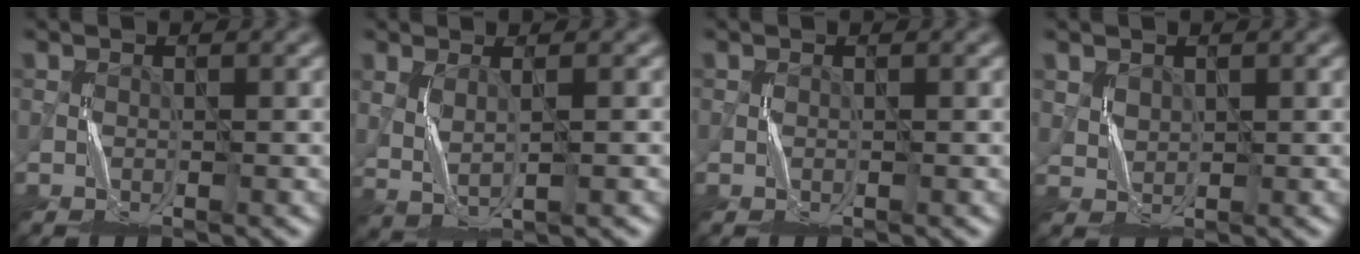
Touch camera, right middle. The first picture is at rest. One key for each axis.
{"total": 1.9, "fx": 0.5, "fy": 0.5, "fz": 1.8, "tx": -0.046, "ty": -0.008, "tz": 0.019}
{"total": 0.0}
{"total": 1.4, "fx": 0.9, "fy": 1.1, "fz": 0.2, "tx": -0.010, "ty": 0.000, "tz": 0.024}